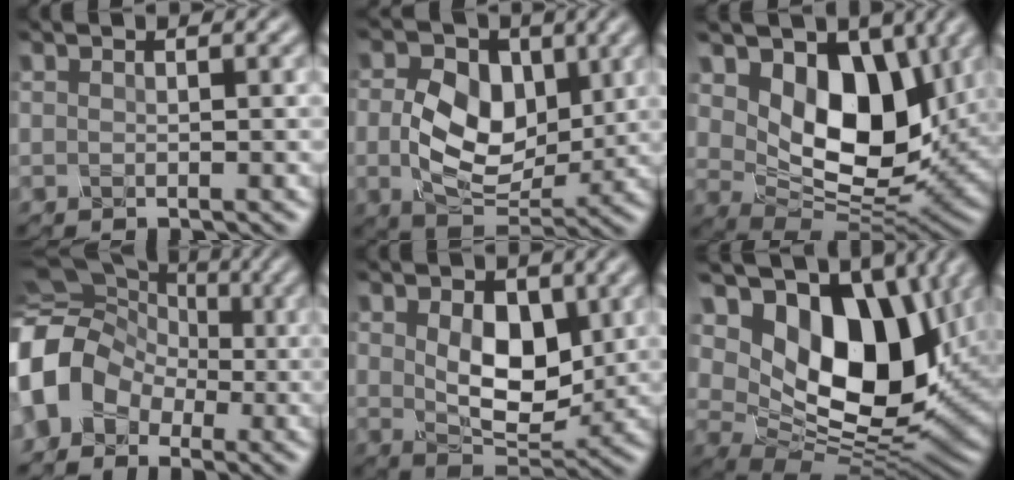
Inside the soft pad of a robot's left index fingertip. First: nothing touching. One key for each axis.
{"total": 8.2, "fx": 0.6, "fy": 5.6, "fz": 5.9, "tx": -0.114, "ty": -0.009, "tz": 0.010}
{"total": 10.1, "fx": 2.8, "fy": 6.7, "fz": 7.1, "tx": -0.124, "ty": -0.023, "tz": 0.047}
{"total": 10.5, "fx": -2.5, "fy": 8.9, "fz": 4.9, "tx": -0.092, "ty": -0.010, "tz": -0.069}
{"total": 6.0, "fx": 0.8, "fy": 3.7, "fz": 4.6, "tx": -0.081, "ty": -0.014, "tz": 0.023}
{"total": 15.6, "fx": 4.9, "fy": 9.8, "fz": 11.2, "tx": -0.190, "ty": -0.004, "tz": 0.088}